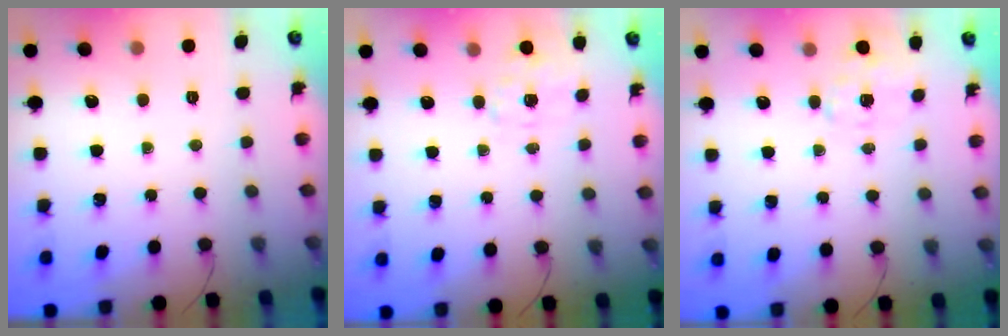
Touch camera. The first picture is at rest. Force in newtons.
{"total": 0.9, "press": 0.3, "slide": 0.8}
{"total": 2.2, "press": 2.1, "slide": 0.7}